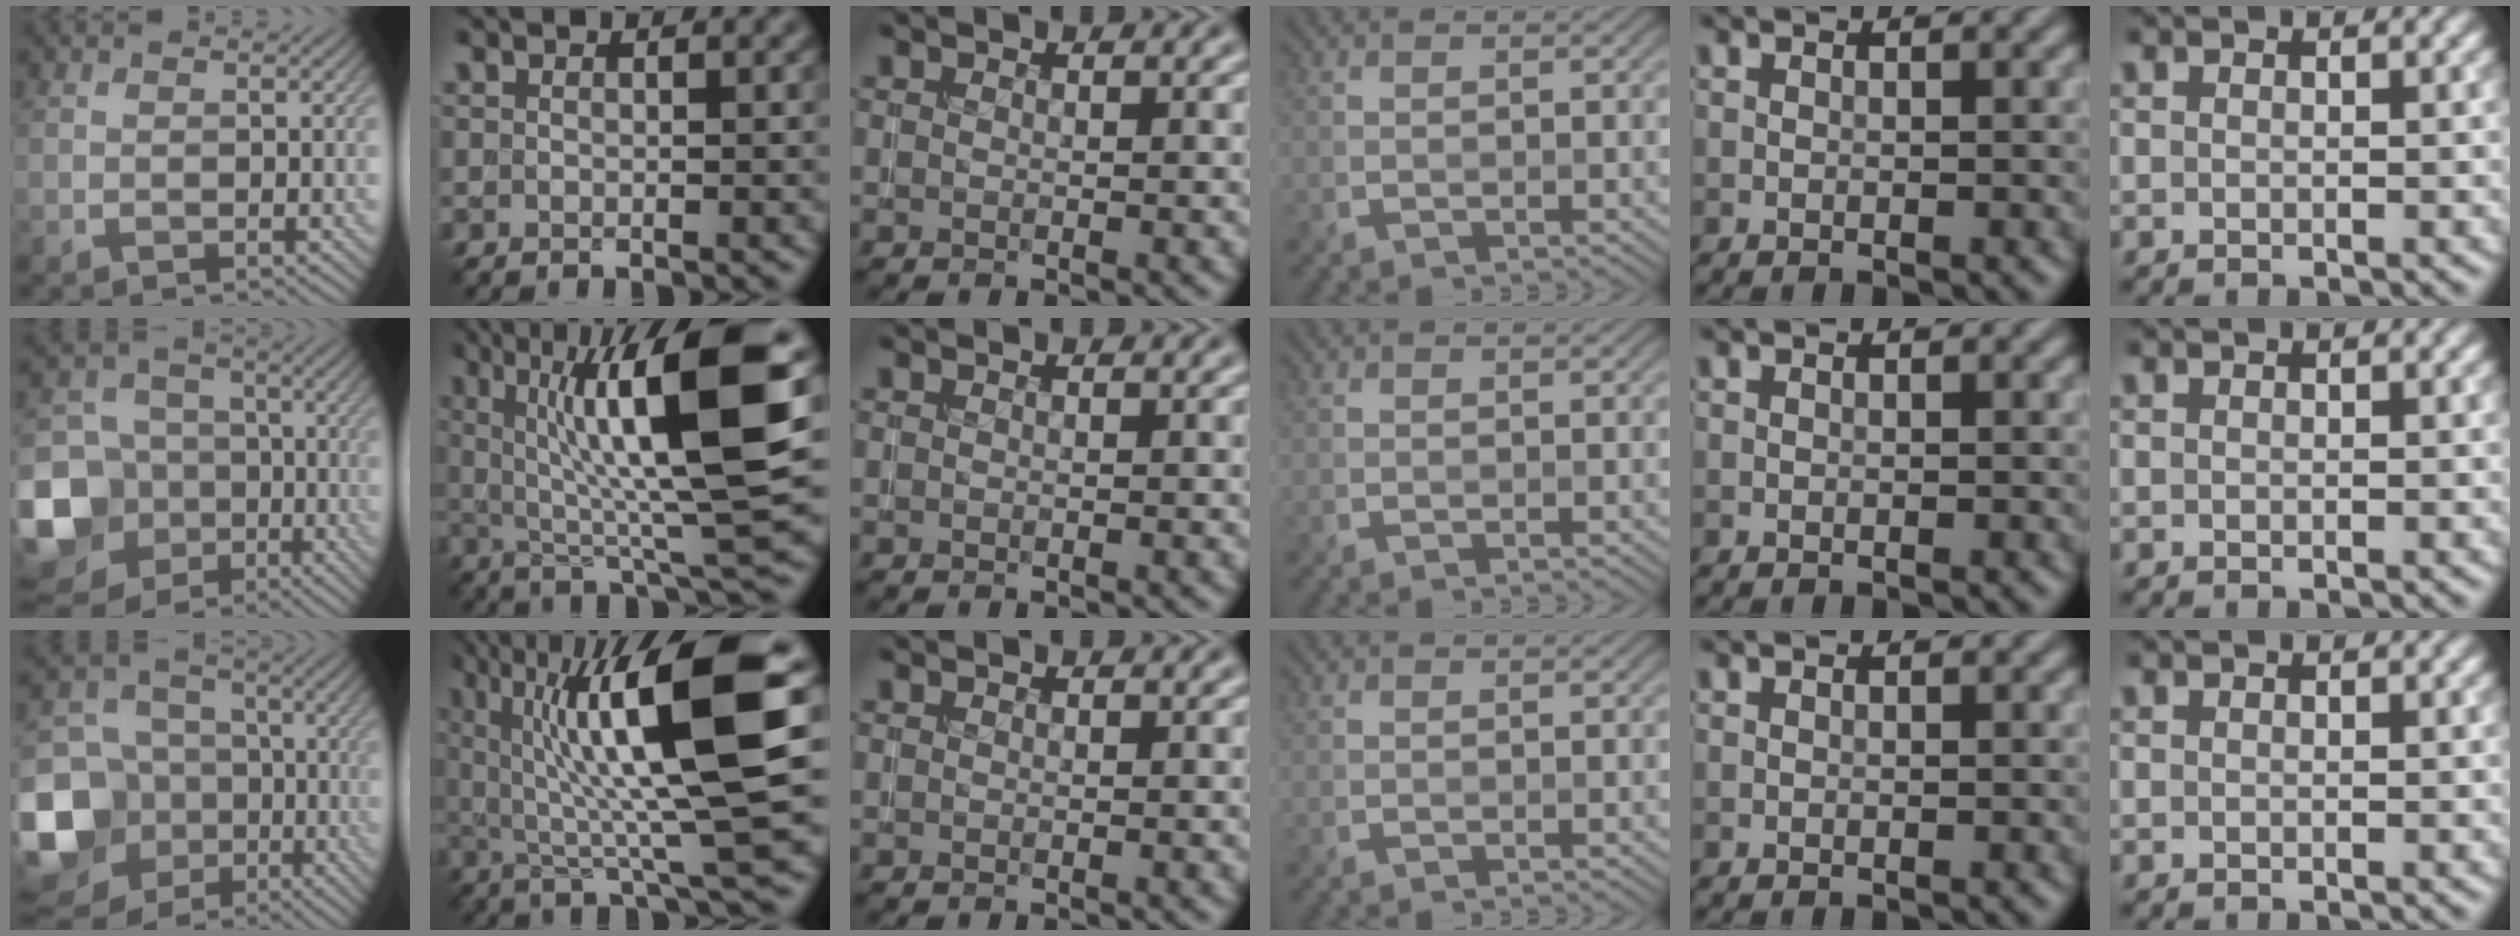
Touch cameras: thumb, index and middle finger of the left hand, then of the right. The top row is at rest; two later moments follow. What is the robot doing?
{"motion": "insert", "object": "coin"}